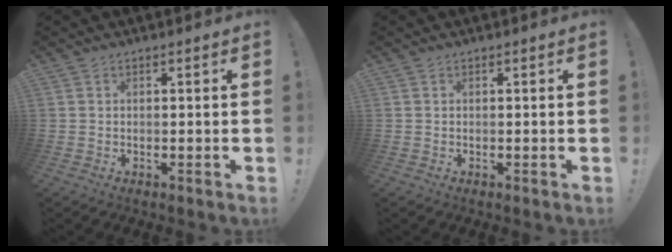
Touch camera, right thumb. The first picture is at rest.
{"total": 0.0}